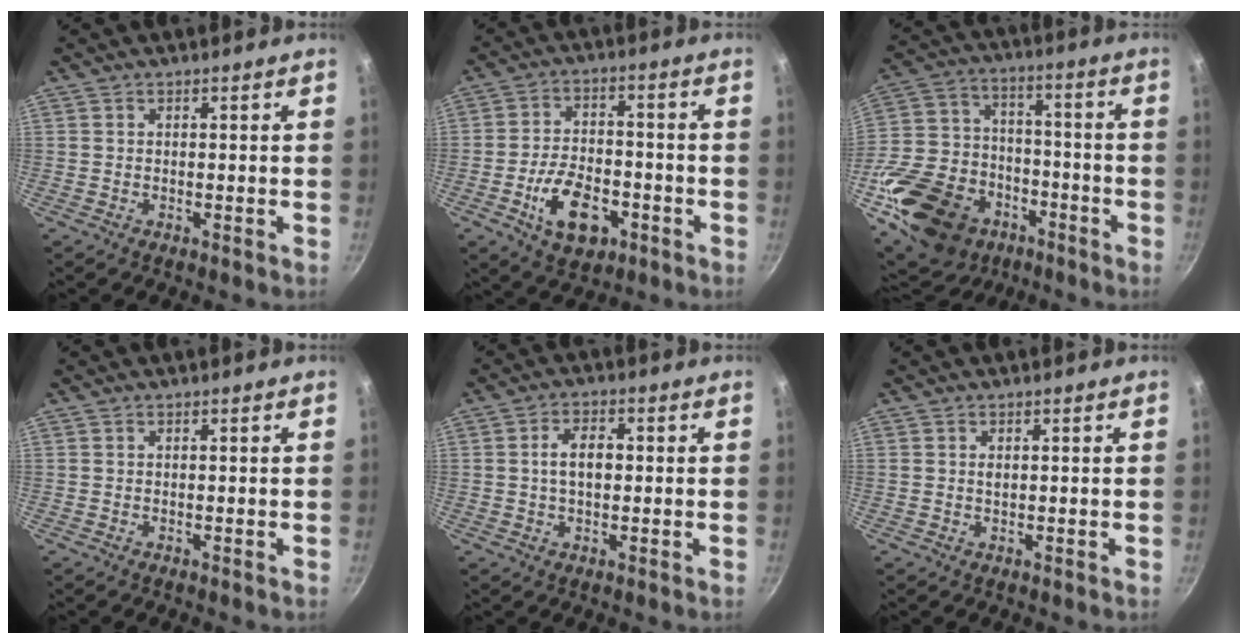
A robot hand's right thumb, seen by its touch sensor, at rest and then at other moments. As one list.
[{"total": 11.7, "force": [-4.7, 7.0, 8.1], "torque": [-0.120, 0.027, -0.075]}, {"total": 28.9, "force": [-13.6, 21.0, 14.5], "torque": [-0.286, 0.062, -0.216]}, {"total": 0.0}, {"total": 5.5, "force": [0.3, 3.3, 4.4], "torque": [-0.067, 0.015, -0.001]}, {"total": 0.9, "force": [0.2, 0.5, 0.7], "torque": [-0.010, 0.001, 0.003]}]